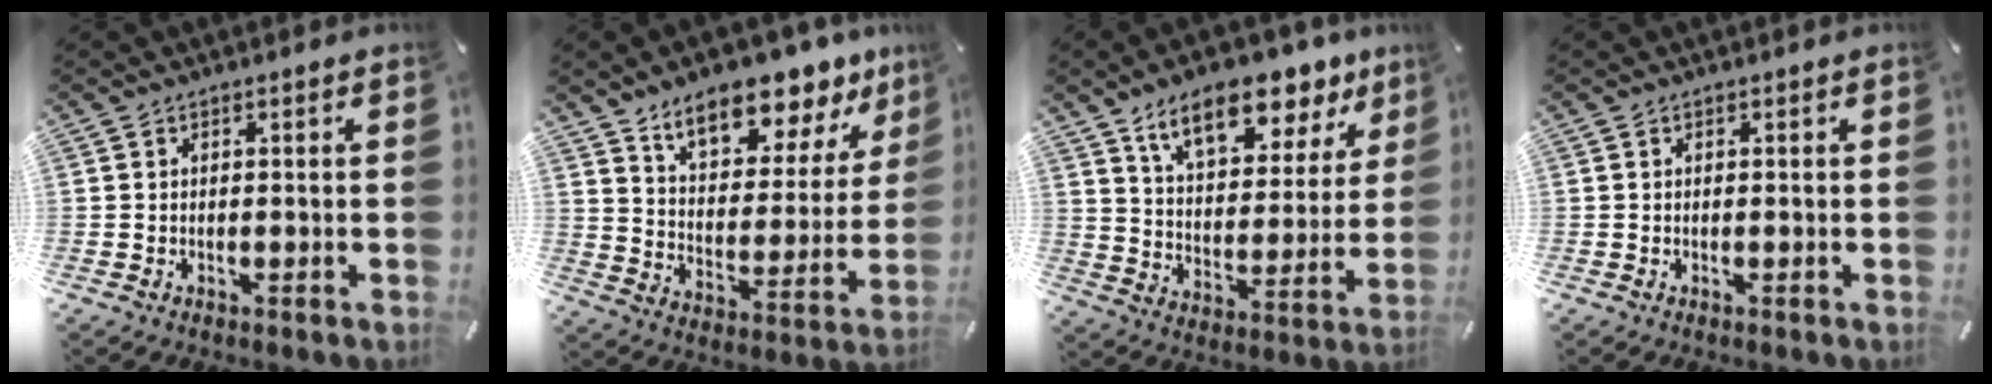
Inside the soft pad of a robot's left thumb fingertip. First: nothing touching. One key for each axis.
{"total": 14.9, "fx": 12.1, "fy": 6.4, "fz": 5.9, "tx": -0.089, "ty": -0.095, "tz": 0.207}
{"total": 14.8, "fx": 11.0, "fy": 7.0, "fz": 7.1, "tx": -0.113, "ty": -0.067, "tz": 0.189}
{"total": 0.0}